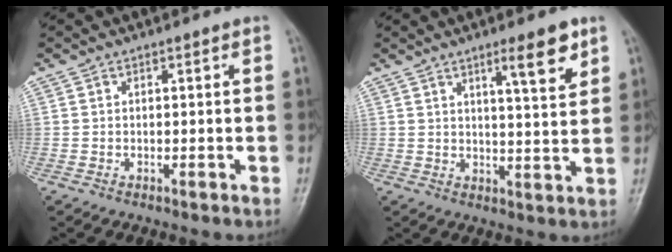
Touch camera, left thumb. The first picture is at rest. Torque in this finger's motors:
{"motor_torque": [0.15, 0.21, -0.21, -0.17, 0.13]}